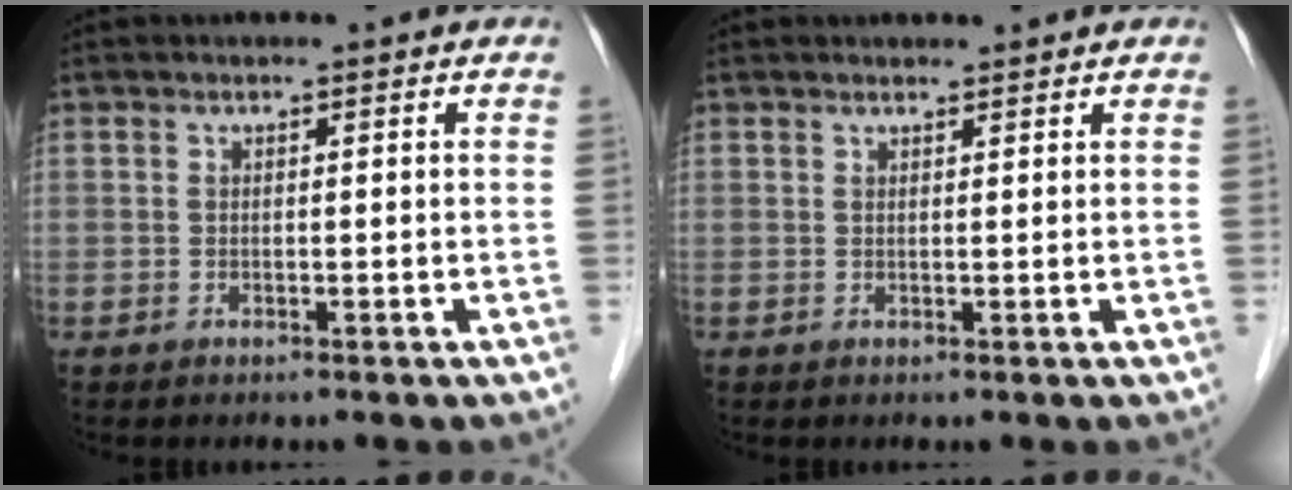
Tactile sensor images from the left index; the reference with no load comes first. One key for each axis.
{"total": 1.6, "fx": 1.6, "fy": 0.0, "fz": 0.2, "tx": -0.009, "ty": 0.009, "tz": 0.025}